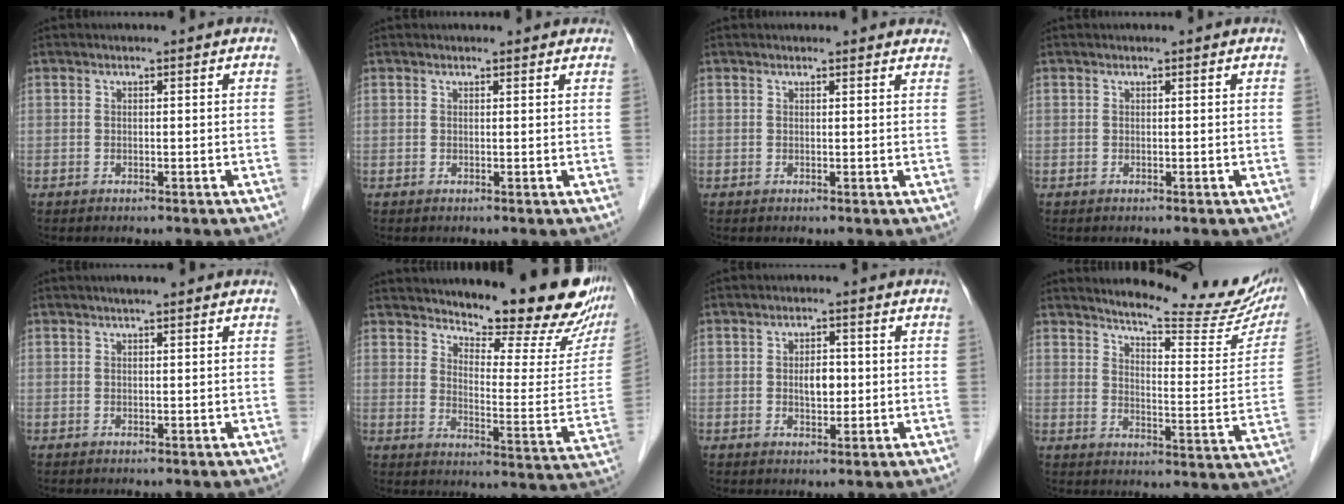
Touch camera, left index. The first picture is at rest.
{"total": 2.3, "force": [2.1, 0.7, 0.5], "torque": [-0.009, 0.007, 0.017]}
{"total": 4.2, "force": [4.1, 1.0, 0.7], "torque": [0.001, 0.001, 0.029]}
{"total": 0.0}
{"total": 1.8, "force": [1.3, 0.1, 1.2], "torque": [-0.015, 0.015, 0.018]}
{"total": 19.2, "force": [16.8, 3.1, 8.7], "torque": [-0.115, -0.070, 0.210]}
{"total": 3.2, "force": [-0.2, 1.8, 2.7], "torque": [-0.042, 0.001, -0.001]}
{"total": 18.6, "force": [16.6, 2.6, 7.9], "torque": [-0.099, -0.064, 0.199]}